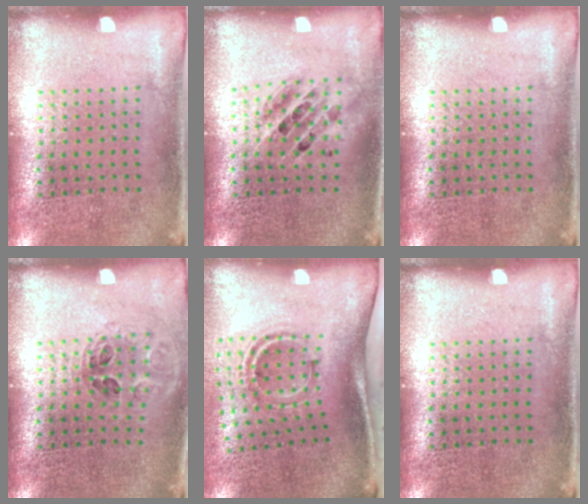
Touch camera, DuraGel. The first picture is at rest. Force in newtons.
{"total": 1.3, "press": 1.1, "slide": 0.6}
{"total": 0.0}
{"total": 1.0, "press": 1.0, "slide": 0.3}
{"total": 1.4, "press": 1.0, "slide": 1.0}
{"total": 0.0}